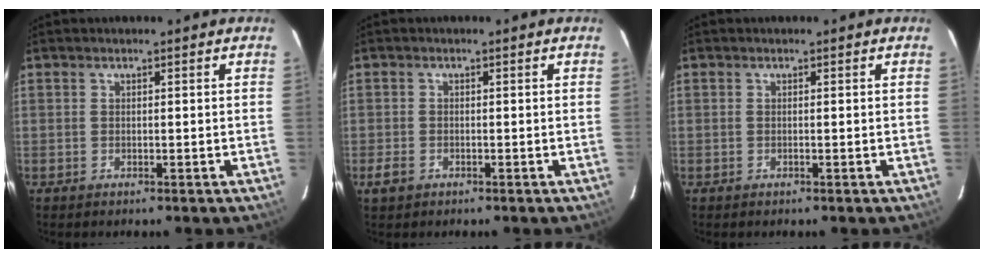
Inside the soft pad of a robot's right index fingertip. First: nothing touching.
{"total": 1.9, "force": [-0.9, 1.5, 0.8], "torque": [-0.020, 0.001, -0.012]}
{"total": 0.0}